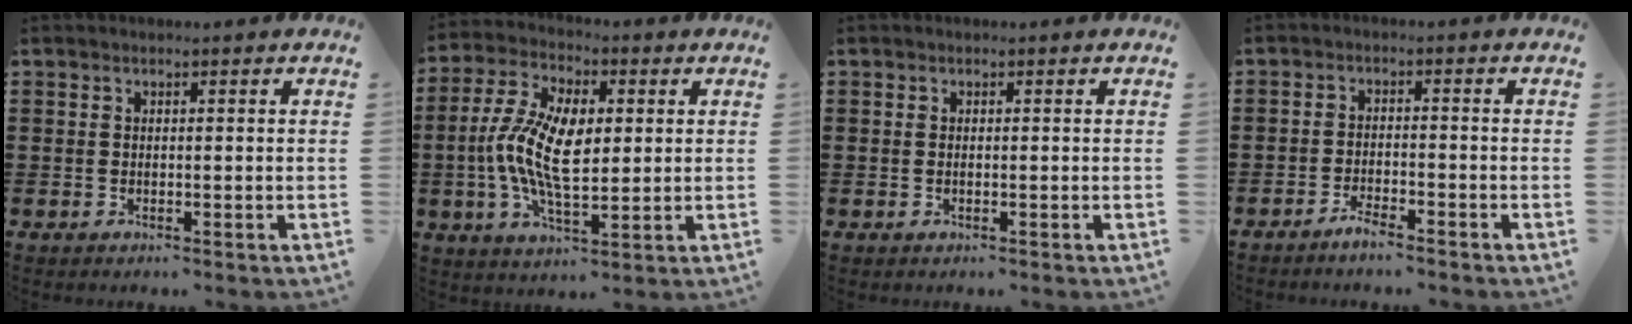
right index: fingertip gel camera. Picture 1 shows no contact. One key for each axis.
{"total": 11.4, "fx": -0.1, "fy": 5.3, "fz": 10.1, "tx": -0.222, "ty": 0.000, "tz": -0.006}
{"total": 0.0}
{"total": 2.3, "fx": -2.2, "fy": 0.1, "fz": 0.7, "tx": -0.015, "ty": 0.004, "tz": -0.041}